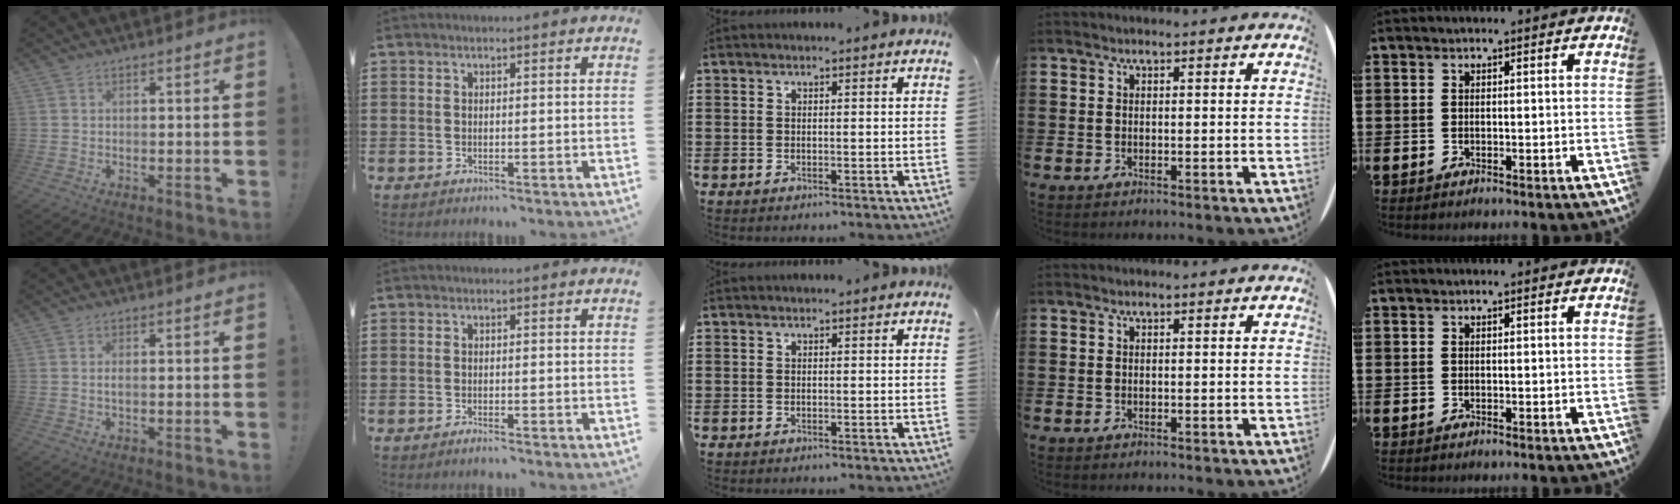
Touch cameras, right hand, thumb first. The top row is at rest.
{"thumb": {"total": 1.1, "force": [-0.2, 0.2, 1.0], "torque": [-0.019, 0.000, -0.003]}, "index": {"total": 0.9, "force": [-0.8, 0.0, 0.4], "torque": [-0.010, -0.006, -0.015]}}